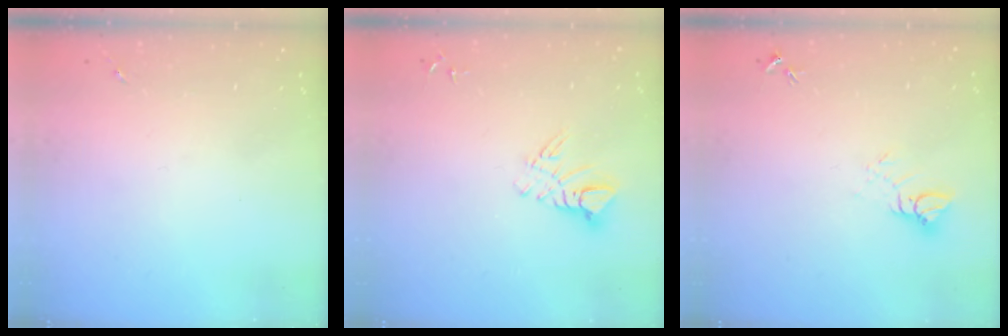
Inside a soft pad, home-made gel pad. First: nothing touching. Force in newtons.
{"total": 7.5, "press": 7.5, "slide": 0.7}
{"total": 5.0, "press": 5.0, "slide": 0.4}